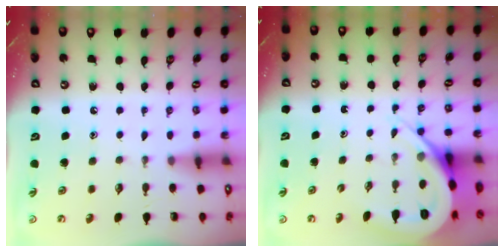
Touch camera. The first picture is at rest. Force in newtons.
{"total": 8.2, "press": 8.2, "slide": 0.8}